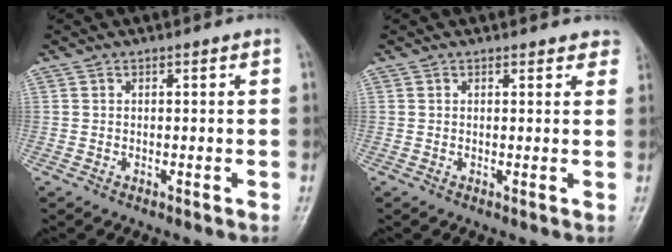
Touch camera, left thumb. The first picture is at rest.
{"total": 3.0, "force": [2.7, 1.4, 0.6], "torque": [0.024, -0.009, 0.014]}